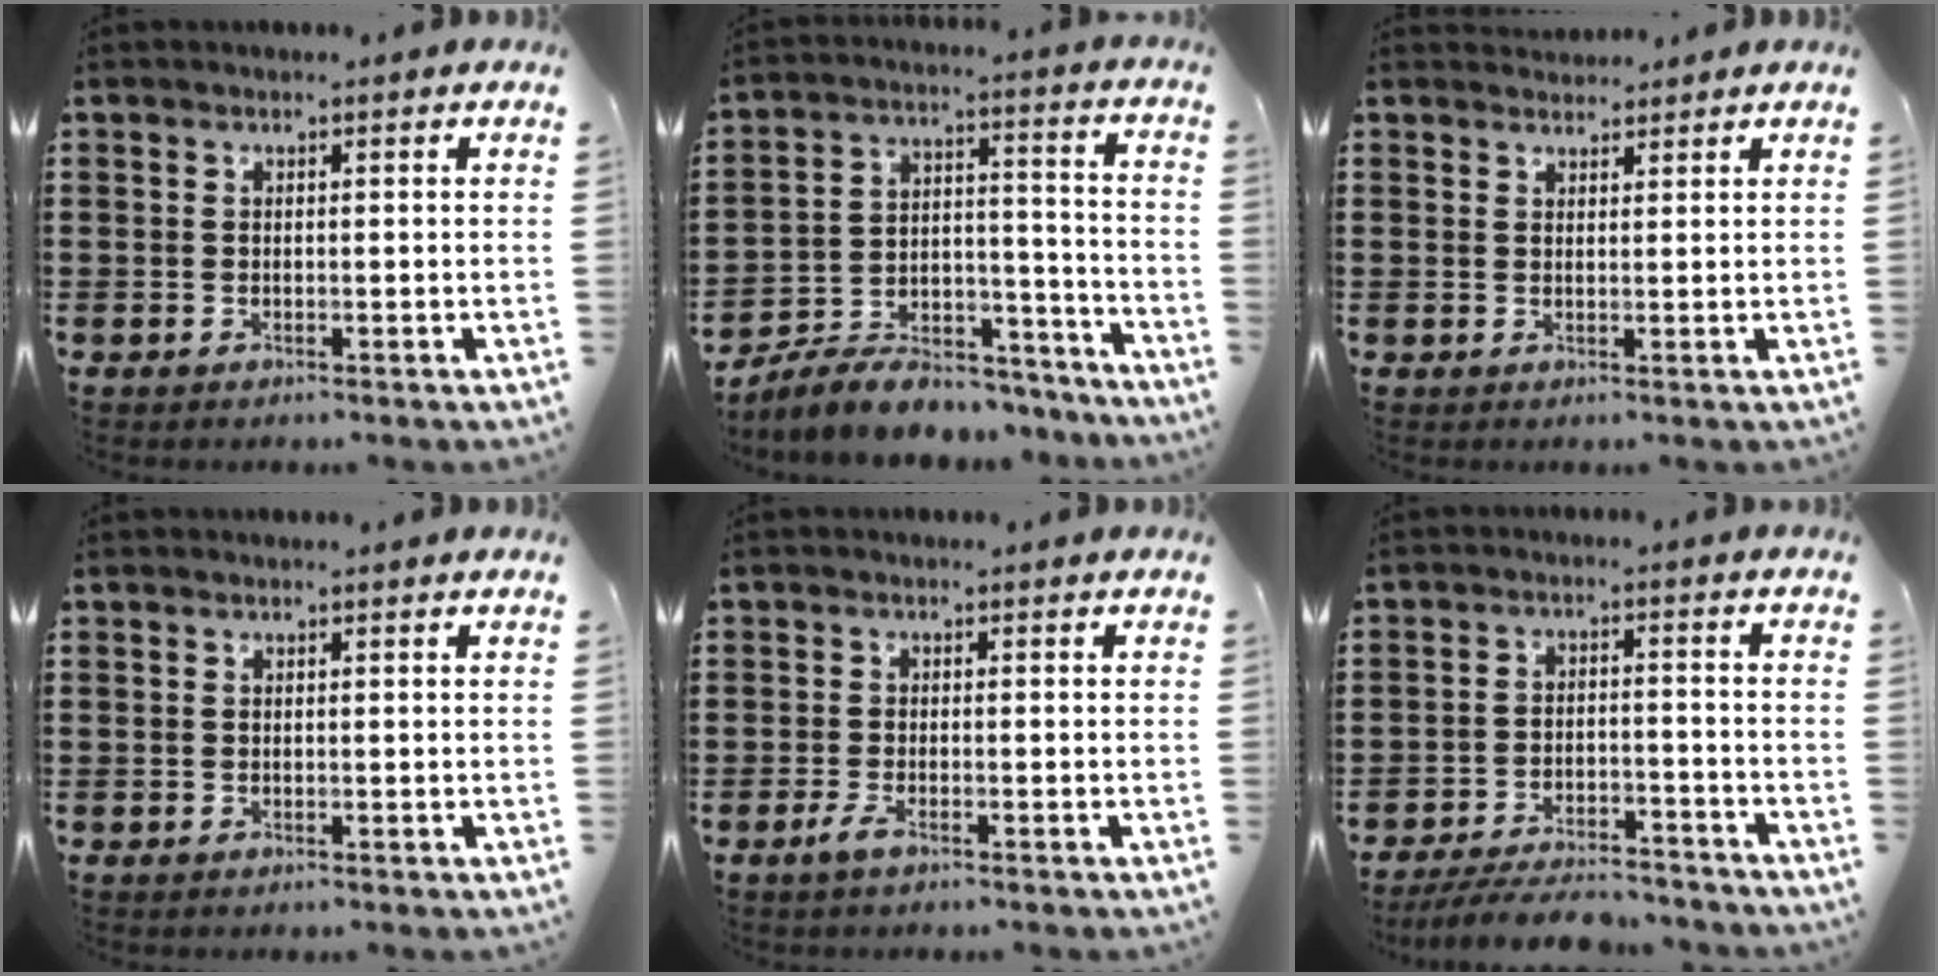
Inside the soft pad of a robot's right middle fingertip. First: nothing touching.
{"total": 7.8, "force": [-7.2, 2.3, 2.0], "torque": [-0.035, 0.020, -0.139]}
{"total": 1.8, "force": [1.7, 0.5, -0.2], "torque": [0.000, 0.005, 0.034]}
{"total": 0.0}
{"total": 2.0, "force": [-1.3, 0.5, 1.5], "torque": [-0.041, -0.003, -0.031]}
{"total": 6.2, "force": [-5.9, 0.9, 1.7], "torque": [-0.034, 0.004, -0.116]}